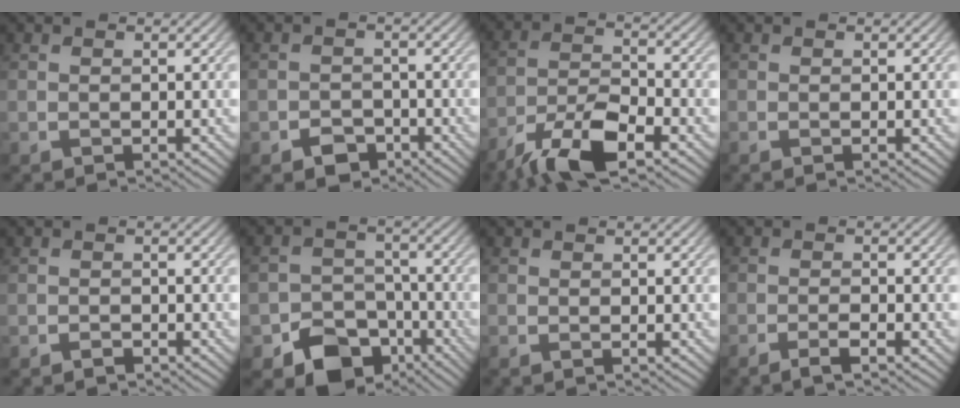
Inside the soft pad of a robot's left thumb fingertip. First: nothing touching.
{"total": 3.2, "force": [-2.0, 2.2, 1.2], "torque": [-0.017, -0.005, -0.040]}
{"total": 10.1, "force": [-7.1, 3.0, 6.6], "torque": [-0.124, -0.002, -0.137]}
{"total": 0.0}
{"total": 1.0, "force": [-0.8, 0.5, 0.3], "torque": [-0.005, 0.000, -0.015]}
{"total": 9.6, "force": [-6.0, 6.5, 3.8], "torque": [-0.066, -0.021, -0.103]}
{"total": 0.0}
{"total": 2.5, "force": [-1.8, 0.3, 1.7], "torque": [-0.029, 0.004, -0.040]}